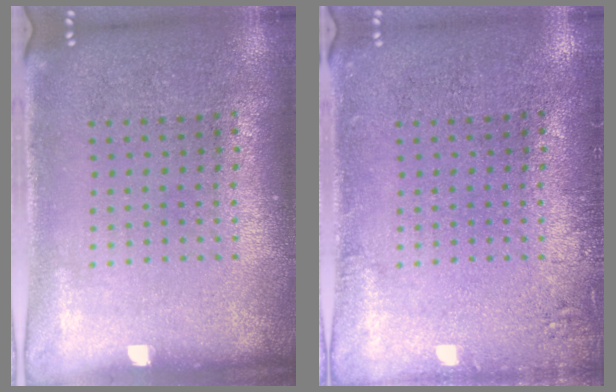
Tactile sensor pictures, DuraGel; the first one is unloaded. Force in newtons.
{"total": 1.3, "press": 1.2, "slide": 0.3}